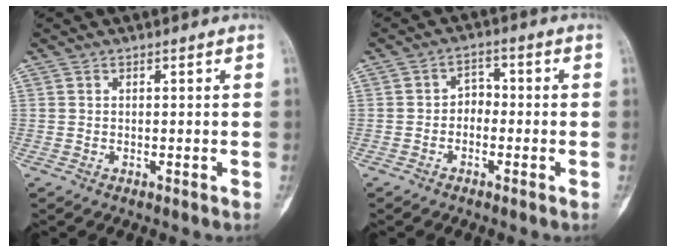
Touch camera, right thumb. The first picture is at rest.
{"total": 3.3, "force": [-0.9, 2.6, 1.8], "torque": [-0.008, 0.019, -0.025]}